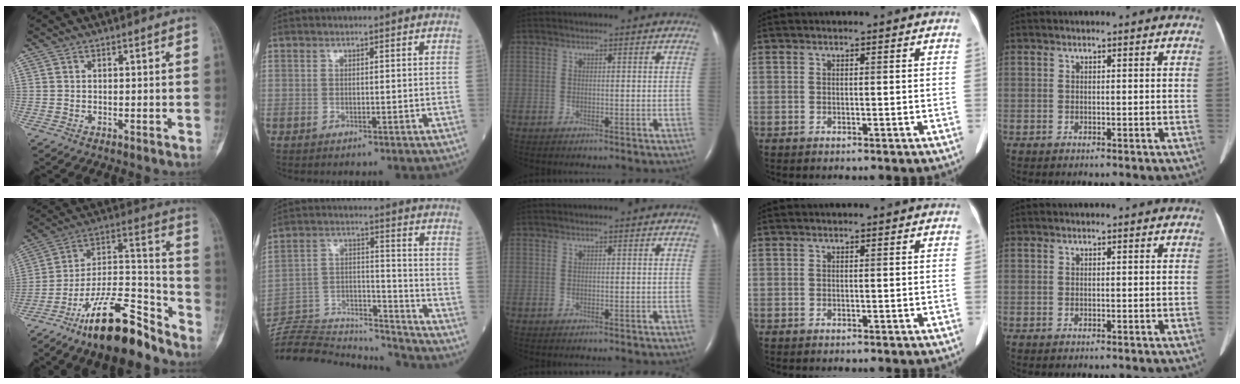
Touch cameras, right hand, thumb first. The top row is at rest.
{"thumb": {"total": 20.2, "force": [-14.8, 5.9, 12.4], "torque": [-0.205, 0.102, -0.255]}, "index": {"total": 20.9, "force": [-20.2, 2.8, 4.6], "torque": [-0.123, 0.017, -0.325]}}